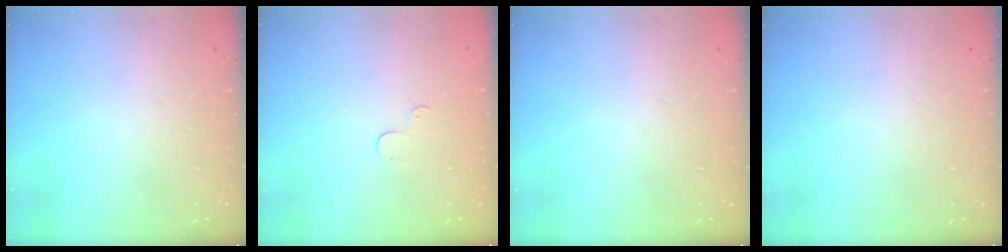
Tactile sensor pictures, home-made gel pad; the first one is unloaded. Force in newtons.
{"total": 2.9, "press": 2.9, "slide": 0.3}
{"total": 0.0}
{"total": 0.0}